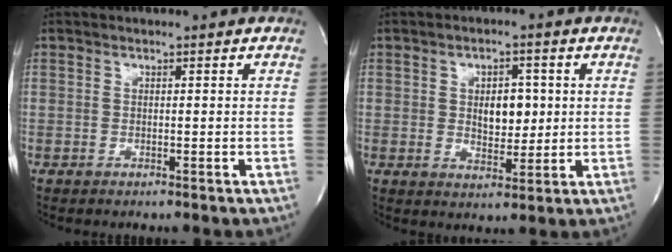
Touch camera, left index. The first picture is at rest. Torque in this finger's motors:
{"motor_torque": [0.12, 0.00, 0.09, 0.06]}